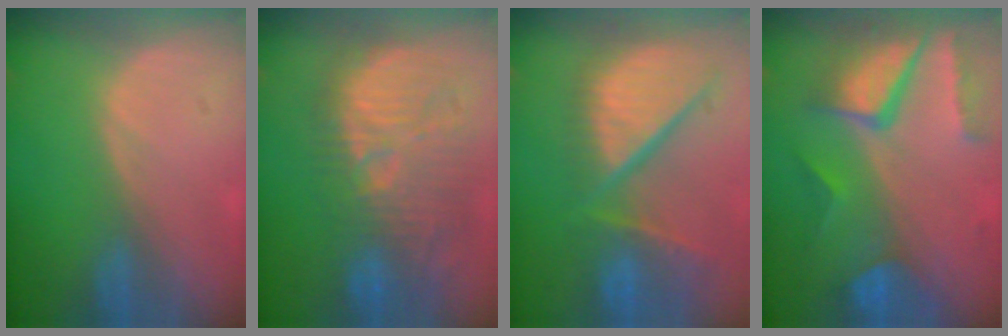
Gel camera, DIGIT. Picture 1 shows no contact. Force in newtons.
{"total": 12.3, "press": 11.7, "slide": 3.8}
{"total": 13.1, "press": 10.9, "slide": 7.2}
{"total": 10.5, "press": 8.7, "slide": 6.0}